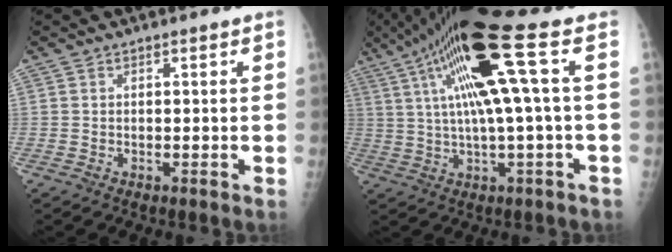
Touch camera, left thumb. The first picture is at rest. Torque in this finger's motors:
{"motor_torque": [-0.02, 1.52, 2.08, -0.71, 0.33]}